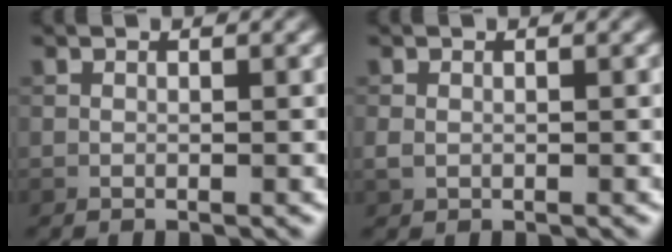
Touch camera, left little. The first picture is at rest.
{"total": 0.8, "force": [-0.1, 0.7, 0.4], "torque": [-0.012, -0.004, 0.000]}